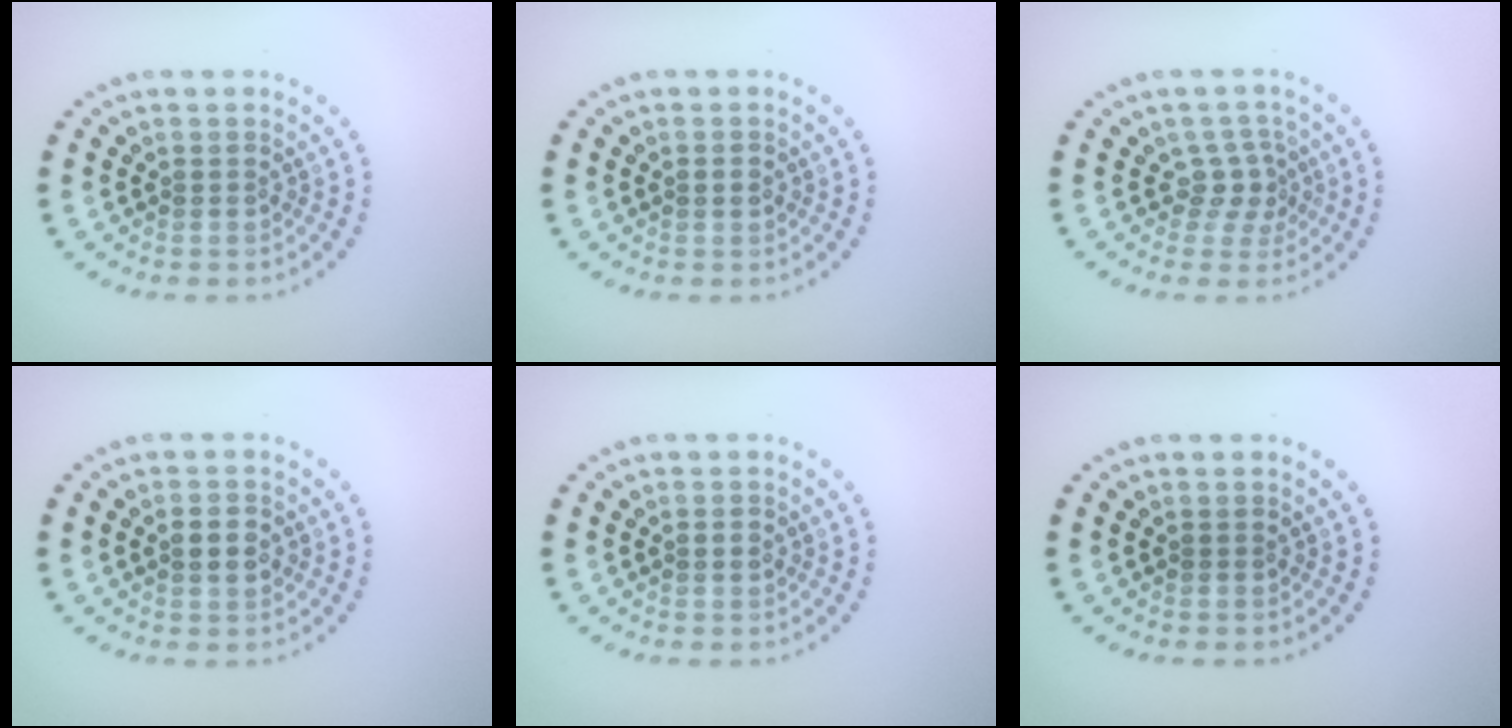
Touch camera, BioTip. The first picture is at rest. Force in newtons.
{"total": 0.9, "press": 0.9, "slide": 0.1}
{"total": 2.2, "press": 1.6, "slide": 1.5}
{"total": 2.4, "press": 2.4, "slide": 0.0}
{"total": 0.9, "press": 0.9, "slide": 0.1}
{"total": 0.0}